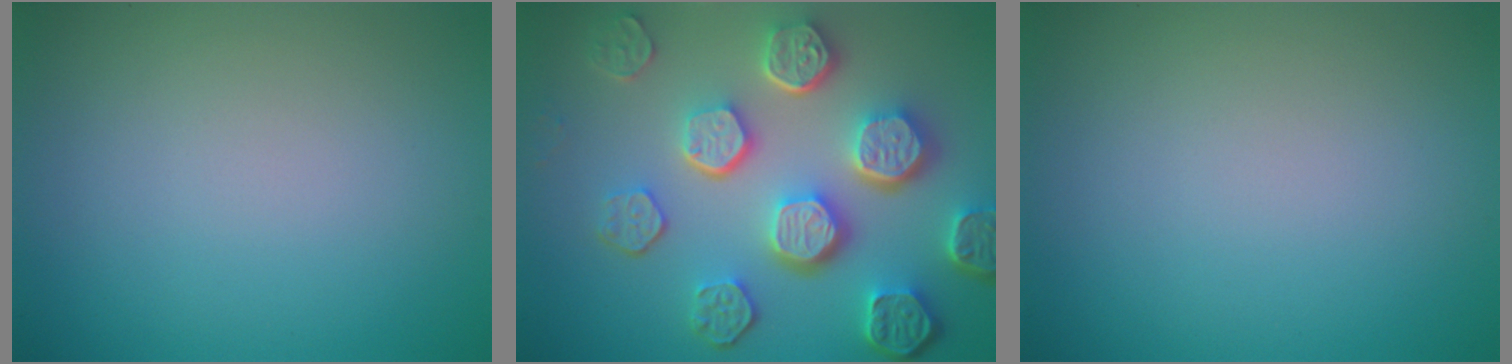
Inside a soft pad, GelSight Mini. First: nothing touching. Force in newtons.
{"total": 8.6, "press": 6.3, "slide": 5.9}
{"total": 0.0}